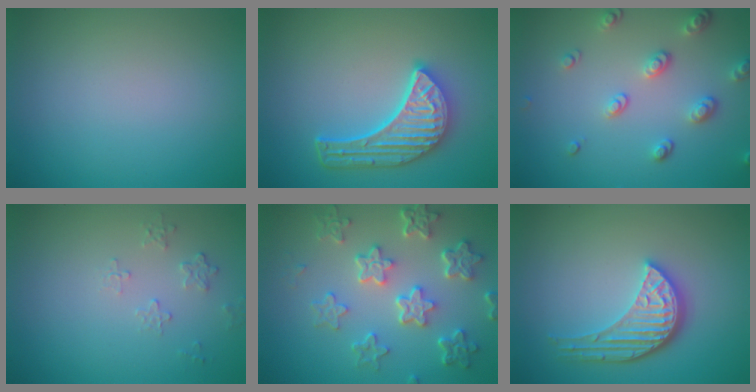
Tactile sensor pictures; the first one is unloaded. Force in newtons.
{"total": 5.7, "press": 4.5, "slide": 3.5}
{"total": 3.2, "press": 2.8, "slide": 1.7}
{"total": 1.2, "press": 0.8, "slide": 0.9}
{"total": 6.2, "press": 4.7, "slide": 4.0}
{"total": 4.5, "press": 3.7, "slide": 2.6}